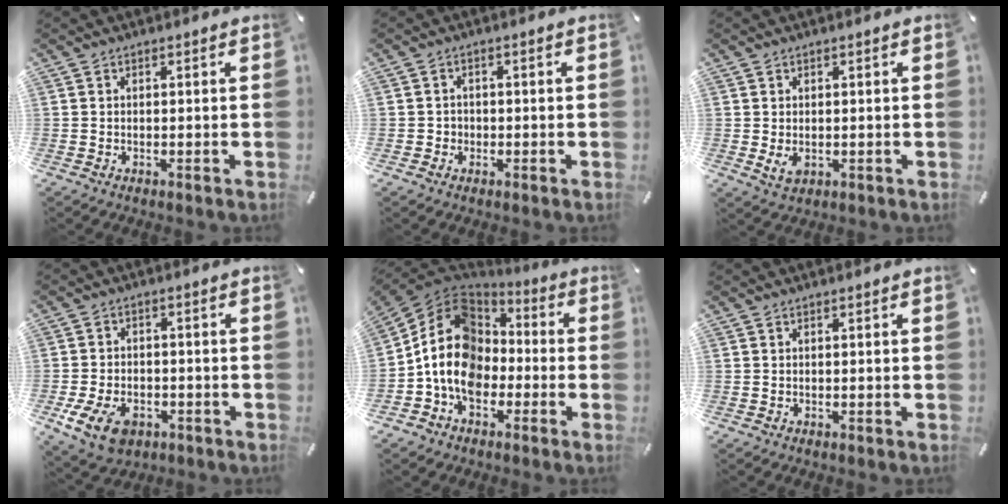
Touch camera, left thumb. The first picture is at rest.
{"total": 1.9, "force": [-0.6, 1.8, 0.1], "torque": [-0.003, 0.007, -0.016]}
{"total": 2.3, "force": [-0.2, 1.9, 1.4], "torque": [-0.023, -0.003, -0.003]}
{"total": 8.6, "force": [-3.9, 6.1, 4.6], "torque": [-0.101, 0.010, -0.072]}
{"total": 15.9, "force": [-2.7, 13.0, 8.8], "torque": [-0.189, 0.030, -0.049]}
{"total": 0.0}